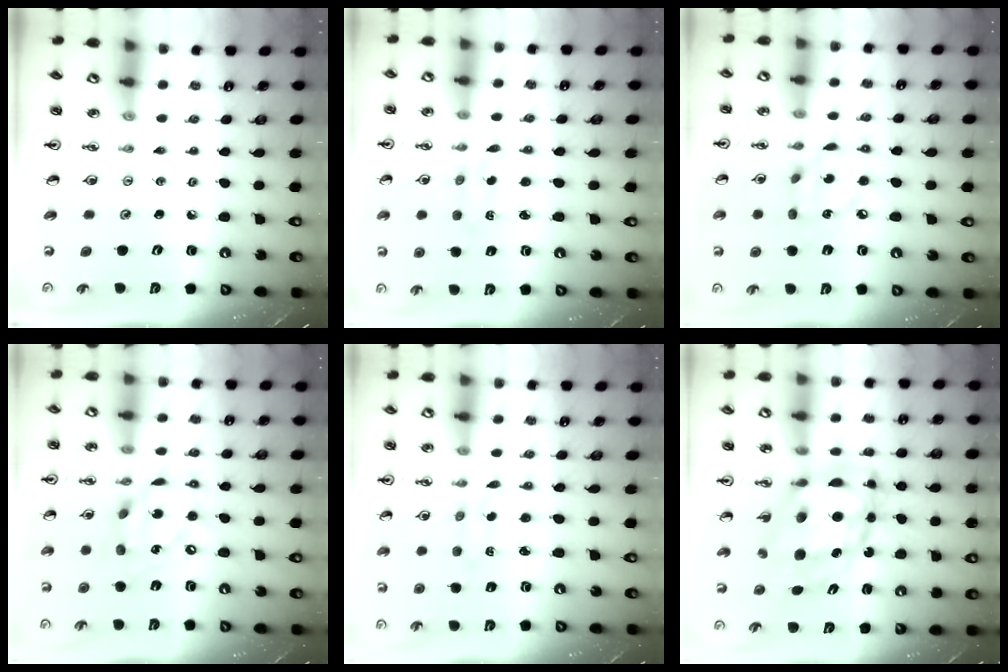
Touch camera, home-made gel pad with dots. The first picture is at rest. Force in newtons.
{"total": 2.3, "press": 2.3, "slide": 0.6}
{"total": 11.5, "press": 11.4, "slide": 0.7}
{"total": 14.0, "press": 13.9, "slide": 1.6}
{"total": 2.3, "press": 2.3, "slide": 0.6}
{"total": 12.9, "press": 12.8, "slide": 1.7}